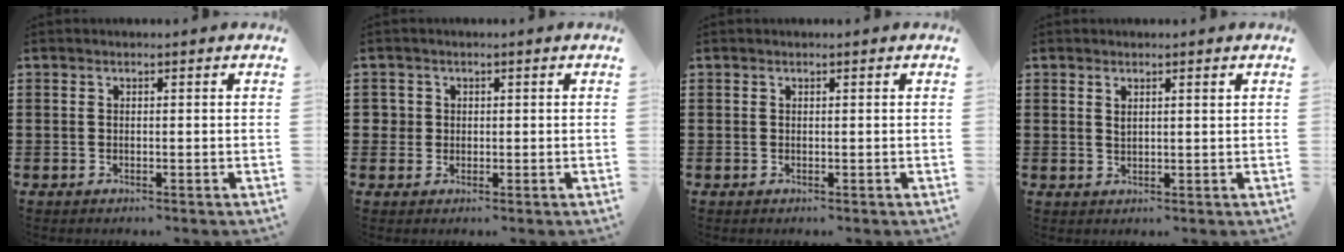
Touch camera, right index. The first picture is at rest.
{"total": 2.0, "force": [0.3, 1.9, 0.4], "torque": [-0.016, 0.009, 0.004]}
{"total": 0.0}
{"total": 1.4, "force": [0.8, 0.4, 1.1], "torque": [-0.023, 0.002, 0.015]}